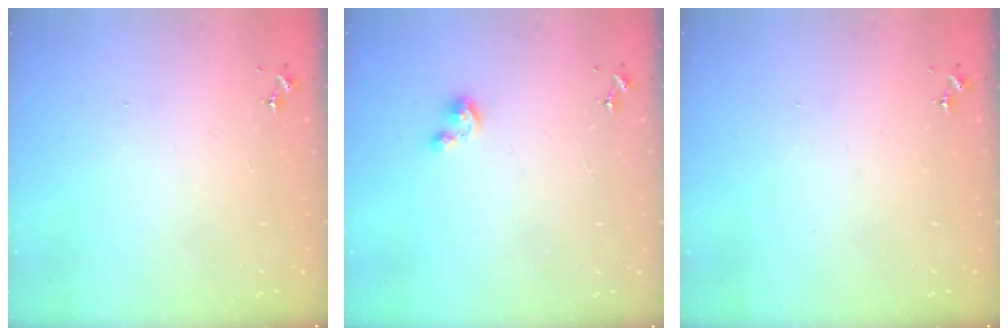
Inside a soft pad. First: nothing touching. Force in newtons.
{"total": 3.4, "press": 3.4, "slide": 0.2}
{"total": 0.0}